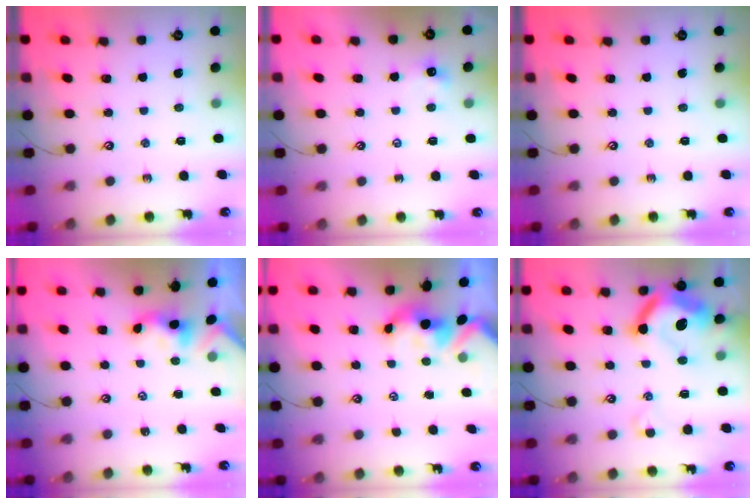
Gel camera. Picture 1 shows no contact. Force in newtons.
{"total": 2.2, "press": 2.2, "slide": 0.4}
{"total": 0.0}
{"total": 0.9, "press": 0.9, "slide": 0.3}
{"total": 2.1, "press": 2.0, "slide": 0.7}
{"total": 16.4, "press": 16.1, "slide": 2.8}